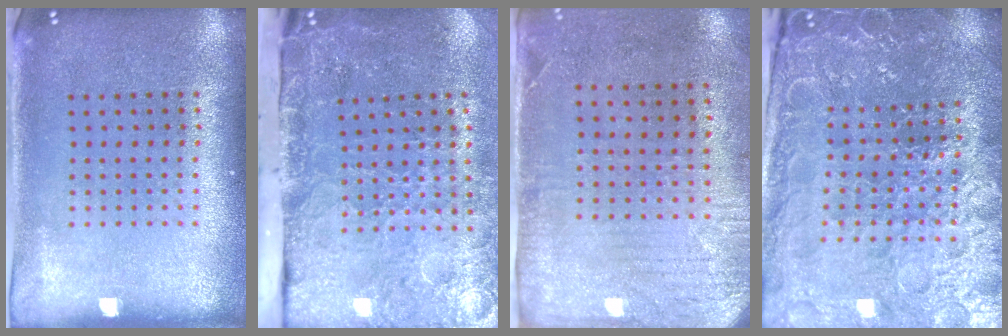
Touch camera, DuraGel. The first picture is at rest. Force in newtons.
{"total": 4.8, "press": 3.6, "slide": 3.2}
{"total": 3.0, "press": 2.4, "slide": 1.9}
{"total": 4.2, "press": 4.1, "slide": 0.9}